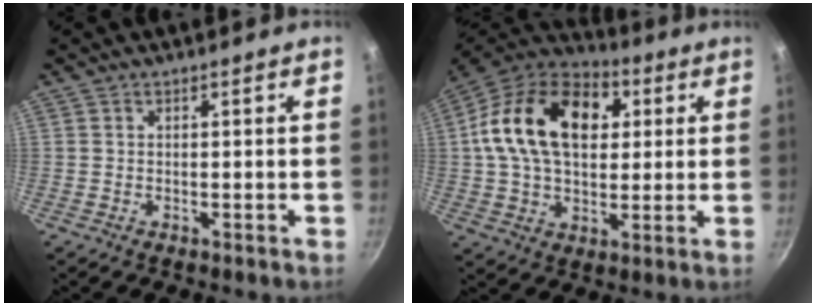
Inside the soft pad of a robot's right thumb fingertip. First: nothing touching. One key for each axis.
{"total": 22.2, "fx": 4.9, "fy": 14.8, "fz": 15.8, "tx": -0.248, "ty": 0.018, "tz": 0.067}